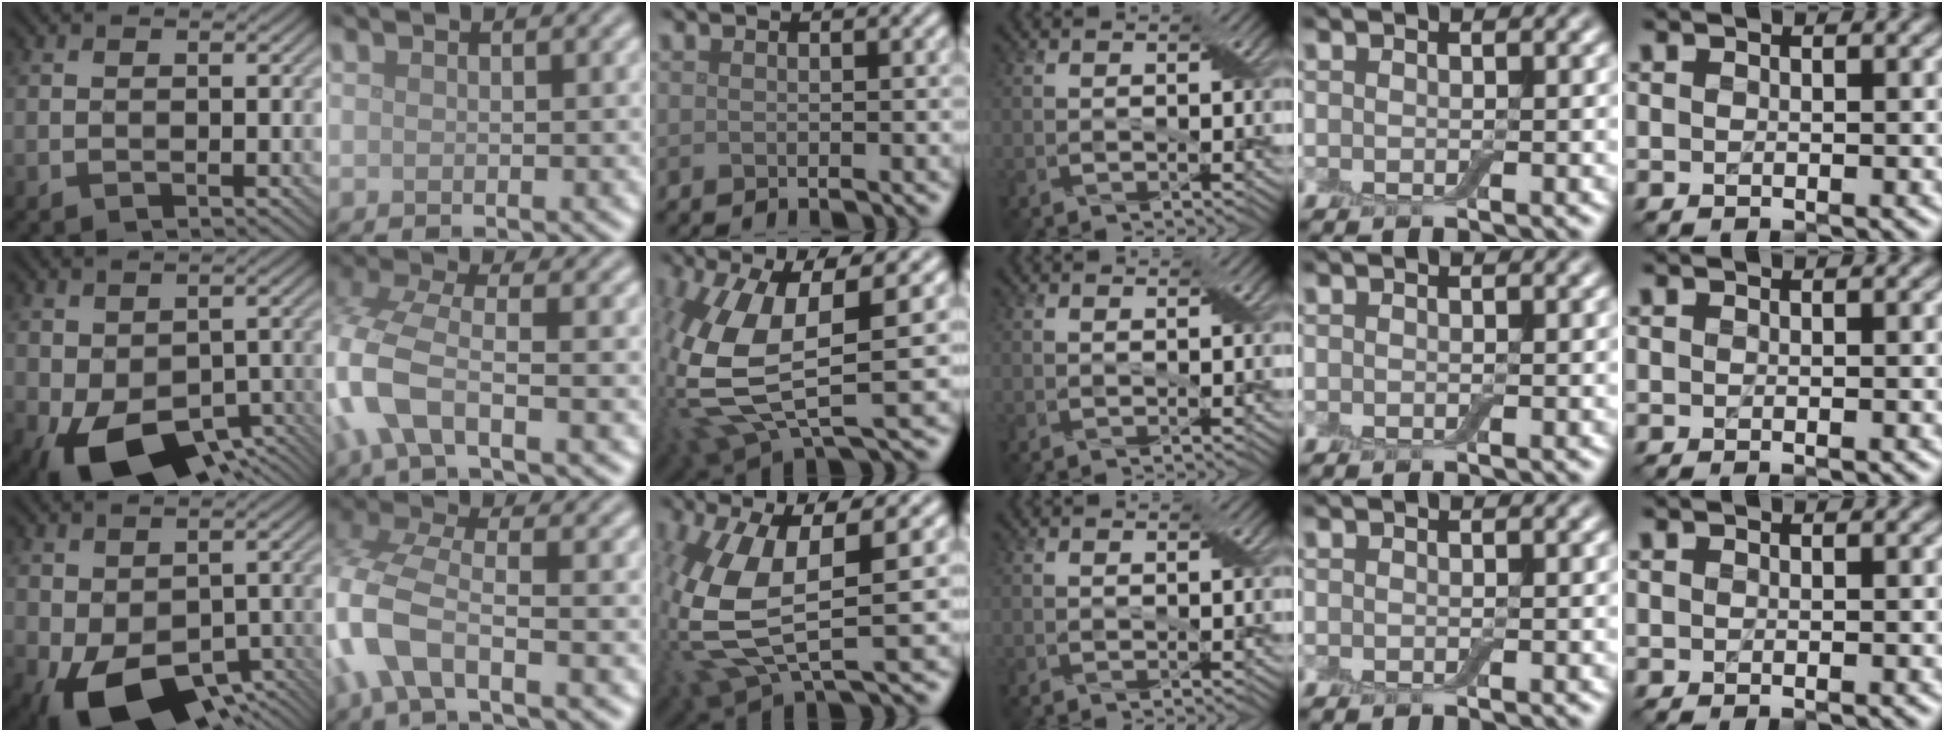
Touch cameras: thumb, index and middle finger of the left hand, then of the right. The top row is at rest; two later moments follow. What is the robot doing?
{"motion": "extract", "object": "airpods case & airpods"}